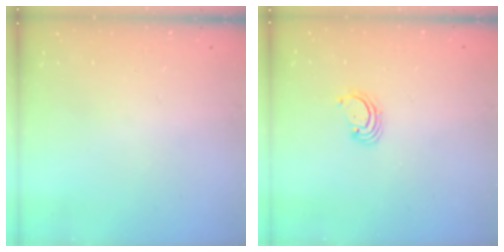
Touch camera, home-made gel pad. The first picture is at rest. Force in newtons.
{"total": 2.6, "press": 2.6, "slide": 0.3}